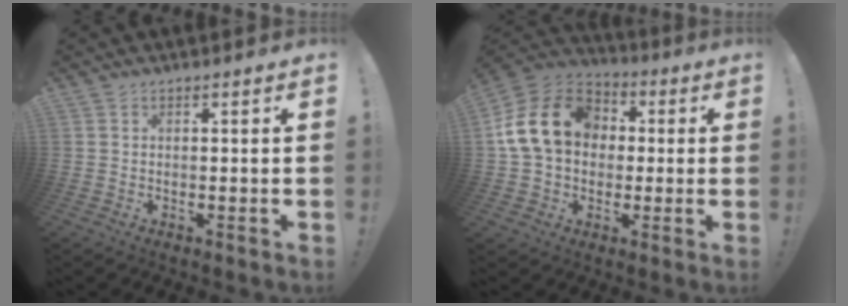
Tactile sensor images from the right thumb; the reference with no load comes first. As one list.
[{"total": 18.6, "force": [3.3, 14.1, 11.7], "torque": [-0.211, 0.011, 0.065]}]